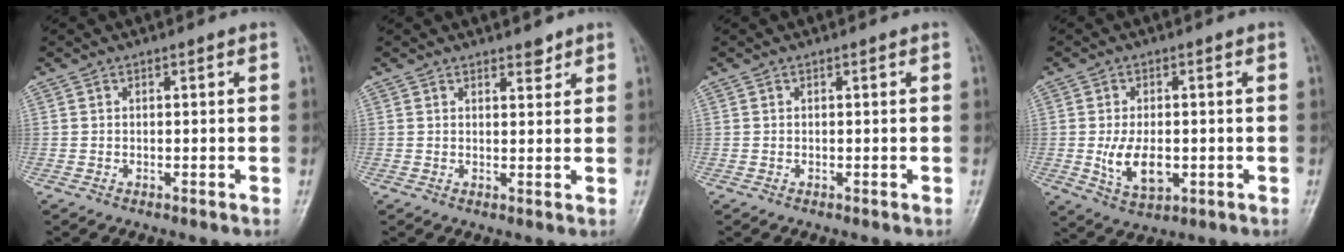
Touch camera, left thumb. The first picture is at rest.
{"total": 2.3, "force": [1.8, 1.0, 0.9], "torque": [-0.001, -0.012, 0.026]}
{"total": 0.0}
{"total": 7.9, "force": [-1.0, 4.7, 6.3], "torque": [-0.104, -0.010, -0.011]}